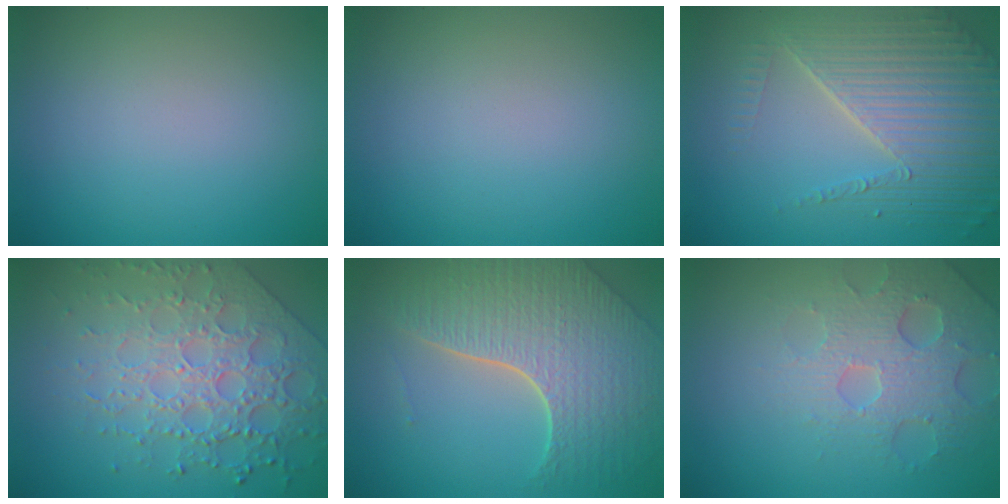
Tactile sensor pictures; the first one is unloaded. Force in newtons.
{"total": 0.0}
{"total": 6.9, "press": 5.0, "slide": 4.8}
{"total": 7.4, "press": 5.4, "slide": 5.1}
{"total": 7.8, "press": 5.6, "slide": 5.4}
{"total": 4.3, "press": 4.0, "slide": 1.6}